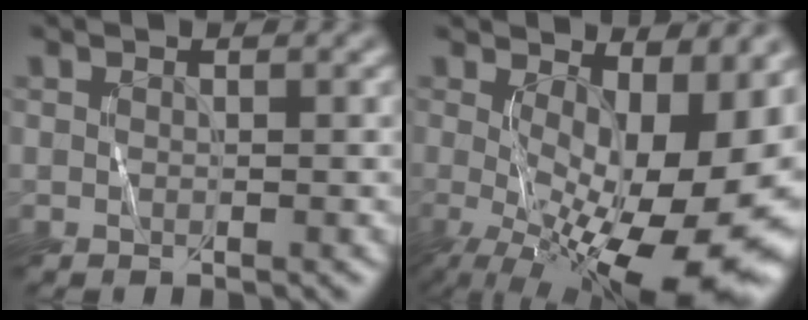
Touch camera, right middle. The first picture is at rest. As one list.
[{"total": 16.9, "force": [-1.7, 7.6, 15.0], "torque": [-0.193, -0.027, -0.005]}]